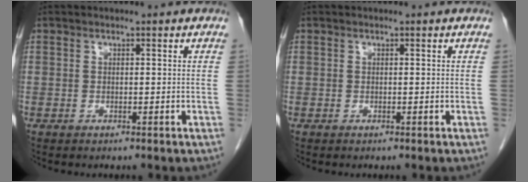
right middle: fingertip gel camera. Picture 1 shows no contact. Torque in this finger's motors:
{"motor_torque": [-0.08, -0.06, -0.01, -0.01]}